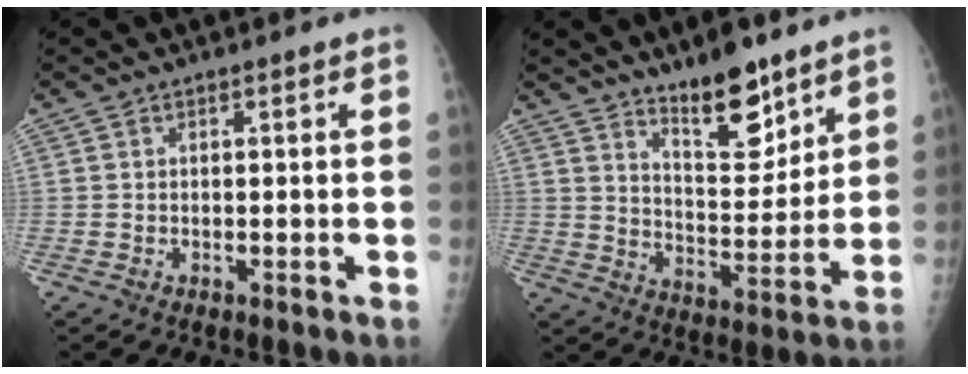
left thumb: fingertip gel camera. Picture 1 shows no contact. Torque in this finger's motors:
{"motor_torque": [0.19, 0.19, 0.42, -0.42, 0.06]}